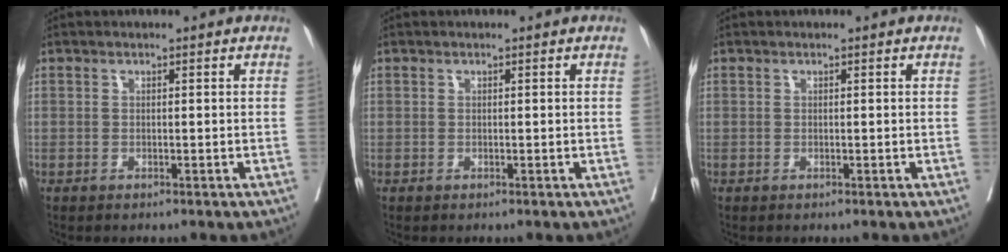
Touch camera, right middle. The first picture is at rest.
{"total": 0.0}
{"total": 0.0}